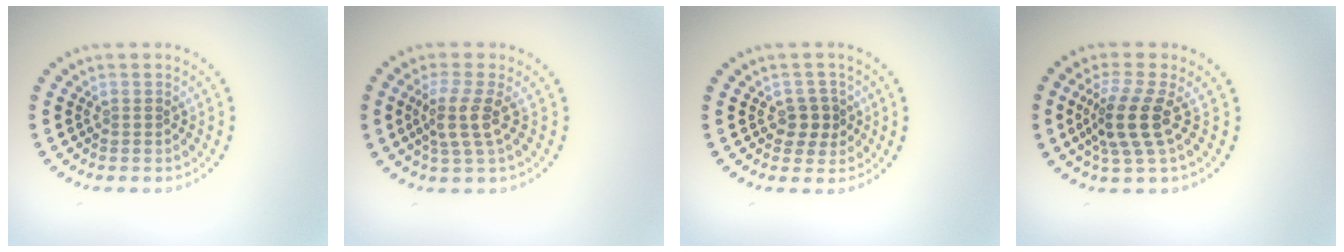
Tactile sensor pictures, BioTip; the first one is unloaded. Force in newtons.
{"total": 3.0, "press": 2.4, "slide": 1.9}
{"total": 2.1, "press": 1.9, "slide": 0.7}
{"total": 3.8, "press": 2.9, "slide": 2.6}